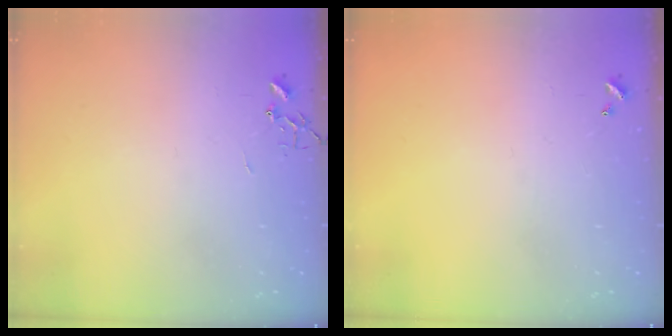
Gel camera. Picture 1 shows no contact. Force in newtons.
{"total": 0.0}